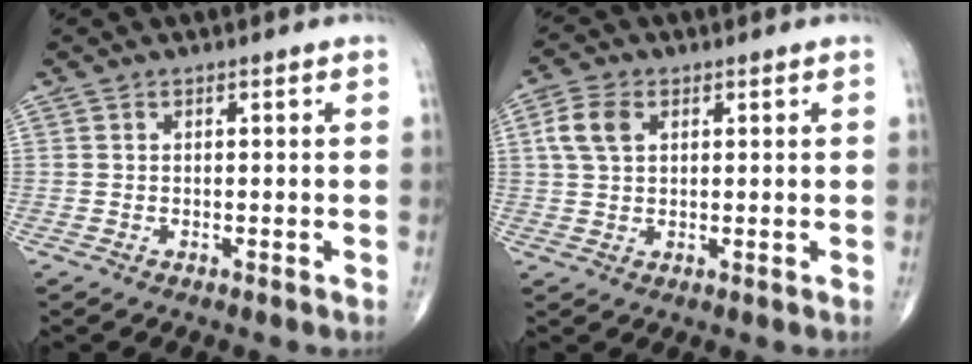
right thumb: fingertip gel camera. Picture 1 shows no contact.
{"total": 5.5, "force": [1.6, 3.5, 3.8], "torque": [-0.081, 0.007, 0.030]}